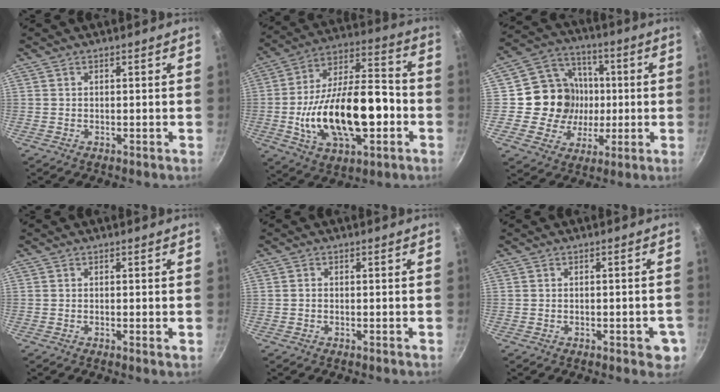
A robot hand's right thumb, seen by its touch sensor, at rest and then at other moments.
{"total": 24.3, "force": [-5.0, 12.6, 20.2], "torque": [-0.328, 0.047, -0.075]}
{"total": 15.2, "force": [0.0, 14.2, 5.4], "torque": [-0.055, 0.022, -0.005]}
{"total": 0.7, "force": [0.0, 0.1, 0.7], "torque": [-0.011, -0.003, -0.003]}
{"total": 0.7, "force": [-0.2, 0.6, 0.3], "torque": [-0.006, 0.003, -0.005]}
{"total": 4.7, "force": [-1.7, 2.0, 3.9], "torque": [-0.031, 0.004, -0.020]}